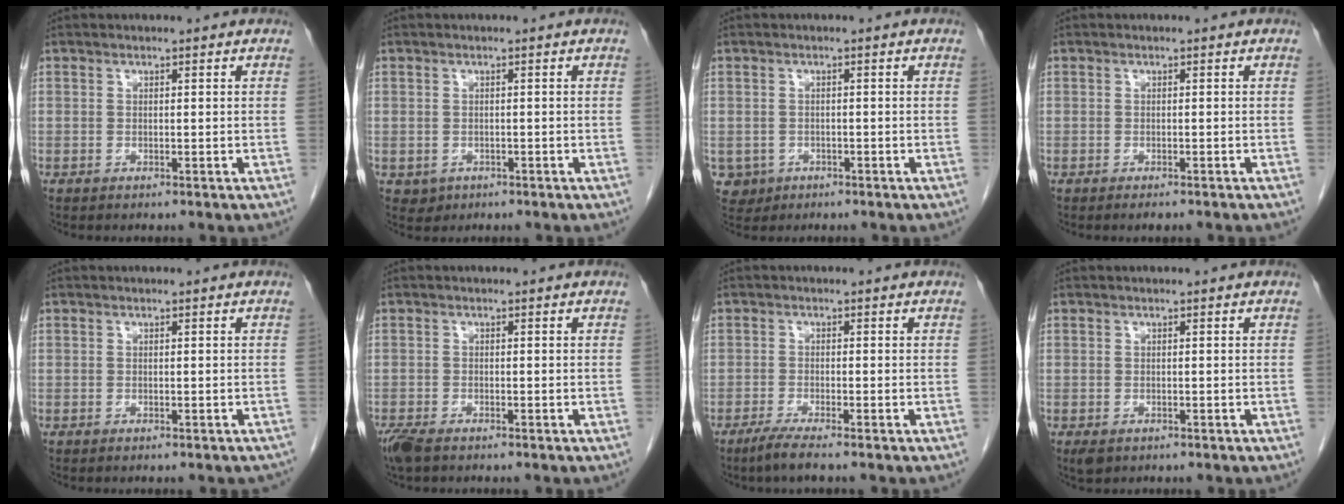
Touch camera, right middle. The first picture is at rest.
{"total": 1.7, "force": [-0.7, 1.5, 0.4], "torque": [-0.005, 0.004, -0.004]}
{"total": 3.5, "force": [-1.6, 3.1, 0.4], "torque": [-0.004, 0.005, -0.023]}
{"total": 1.7, "force": [-1.4, 0.2, 1.0], "torque": [-0.012, -0.003, -0.016]}
{"total": 2.9, "force": [-2.5, 0.9, 1.1], "torque": [-0.010, -0.005, -0.029]}
{"total": 3.8, "force": [-2.8, 1.3, 2.2], "torque": [-0.053, -0.012, -0.053]}
{"total": 3.1, "force": [-2.4, -0.3, 2.0], "torque": [-0.047, -0.008, -0.049]}
{"total": 1.7, "force": [-1.0, 1.1, 1.0], "torque": [-0.017, -0.002, -0.008]}